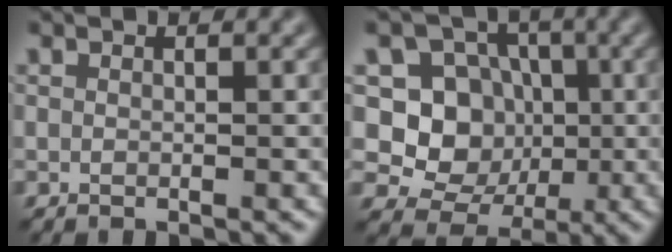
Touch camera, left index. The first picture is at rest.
{"total": 7.8, "force": [0.2, 7.1, 3.2], "torque": [-0.048, 0.006, -0.022]}